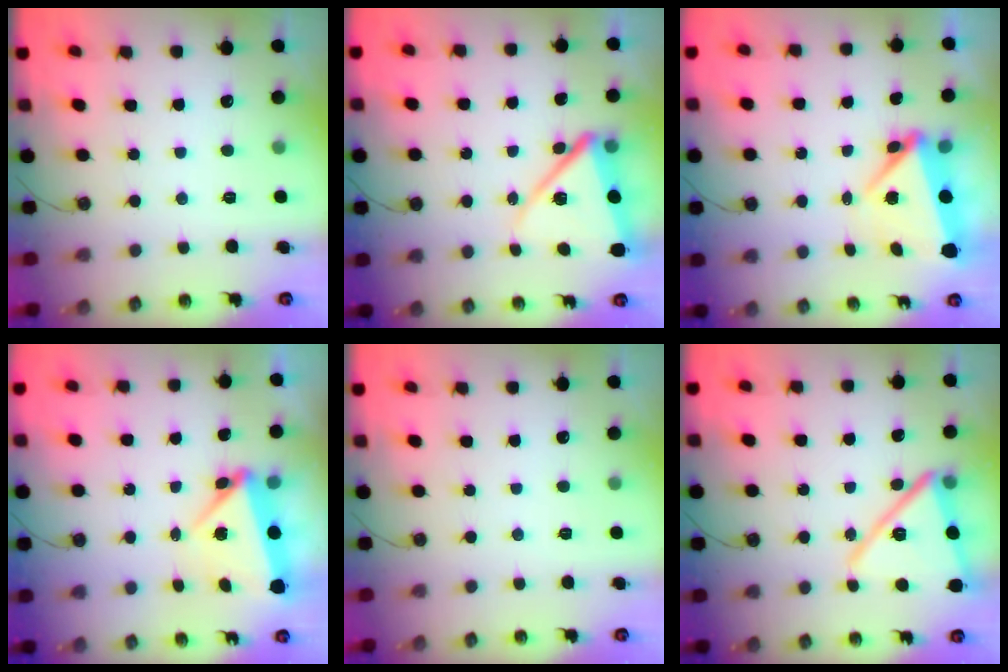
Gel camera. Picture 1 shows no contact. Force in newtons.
{"total": 12.6, "press": 12.6, "slide": 1.2}
{"total": 7.5, "press": 5.7, "slide": 4.8}
{"total": 5.9, "press": 5.9, "slide": 0.6}
{"total": 0.0}
{"total": 17.4, "press": 17.4, "slide": 1.3}